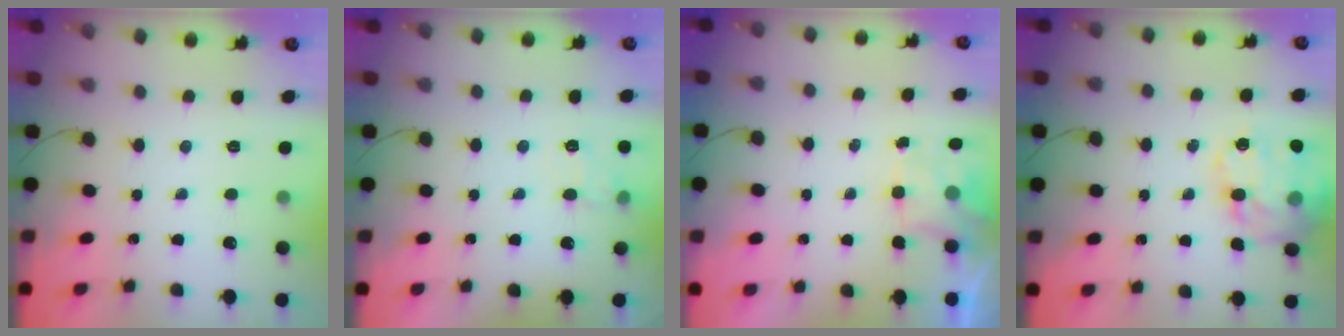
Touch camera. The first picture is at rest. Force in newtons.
{"total": 9.5, "press": 9.4, "slide": 1.7}
{"total": 1.5, "press": 1.3, "slide": 0.8}
{"total": 16.0, "press": 15.8, "slide": 2.2}